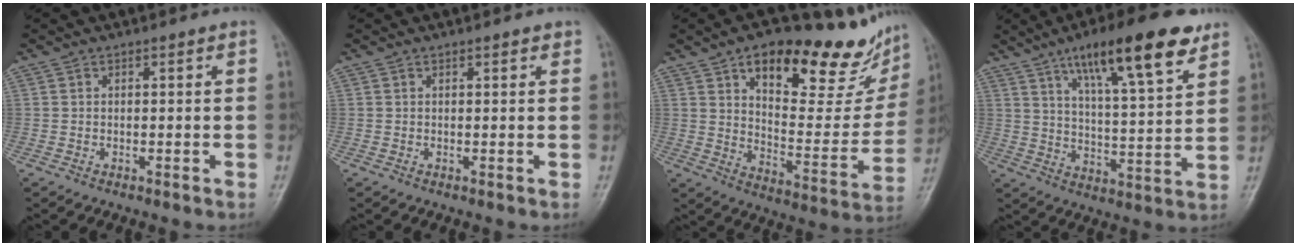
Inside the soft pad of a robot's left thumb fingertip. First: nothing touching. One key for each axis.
{"total": 1.0, "fx": 0.8, "fy": 0.4, "fz": 0.5, "tx": -0.007, "ty": -0.002, "tz": 0.007}
{"total": 25.1, "fx": 16.2, "fy": 9.6, "fz": 16.7, "tx": -0.179, "ty": -0.063, "tz": 0.240}
{"total": 18.1, "fx": 10.9, "fy": 4.4, "fz": 13.7, "tx": -0.194, "ty": -0.043, "tz": 0.176}